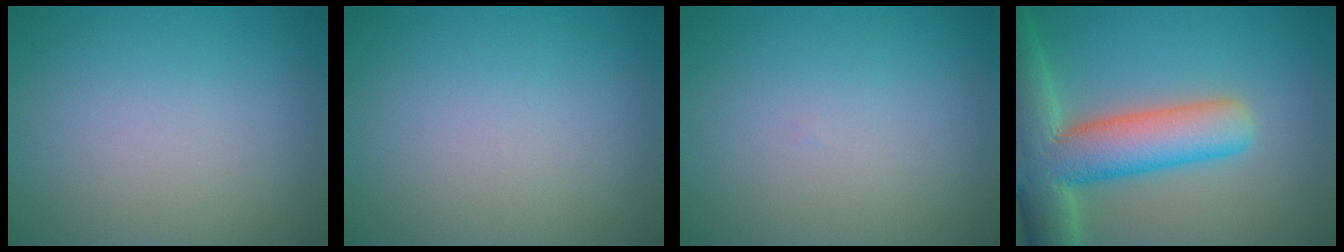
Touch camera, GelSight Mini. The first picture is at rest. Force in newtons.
{"total": 0.0}
{"total": 0.0}
{"total": 10.4, "press": 10.4, "slide": 0.8}